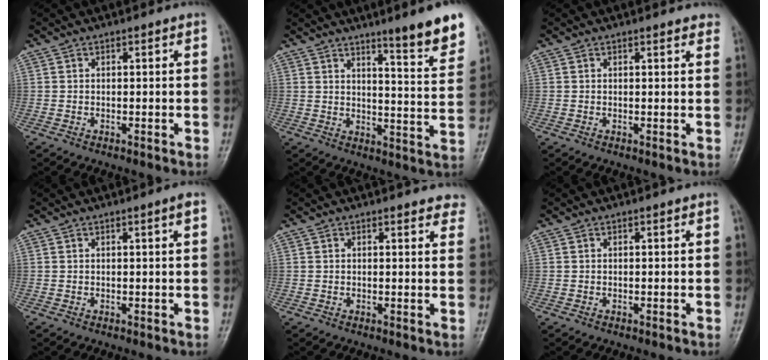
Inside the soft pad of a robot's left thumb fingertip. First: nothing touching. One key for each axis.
{"total": 11.4, "fx": 8.0, "fy": 1.0, "fz": 8.0, "tx": -0.088, "ty": -0.059, "tz": 0.111}
{"total": 2.2, "fx": 2.0, "fy": 0.6, "fz": 0.9, "tx": -0.003, "ty": -0.004, "tz": 0.013}
{"total": 1.2, "fx": 0.5, "fy": -0.2, "fz": 1.1, "tx": -0.020, "ty": -0.001, "tz": 0.008}
{"total": 4.3, "fx": 3.9, "fy": 1.4, "fz": 1.2, "tx": 0.011, "ty": -0.015, "tz": 0.027}
{"total": 0.0}